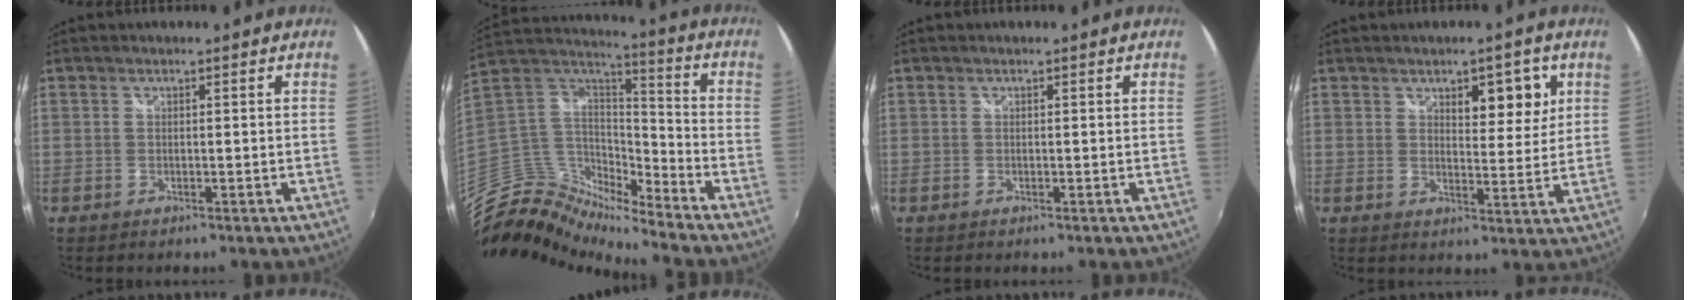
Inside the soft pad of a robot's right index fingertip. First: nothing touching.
{"total": 9.5, "force": [-8.5, 1.8, 3.7], "torque": [-0.079, 0.022, -0.184]}
{"total": 0.0}
{"total": 6.6, "force": [3.2, 3.1, 4.8], "torque": [-0.057, 0.003, 0.048]}